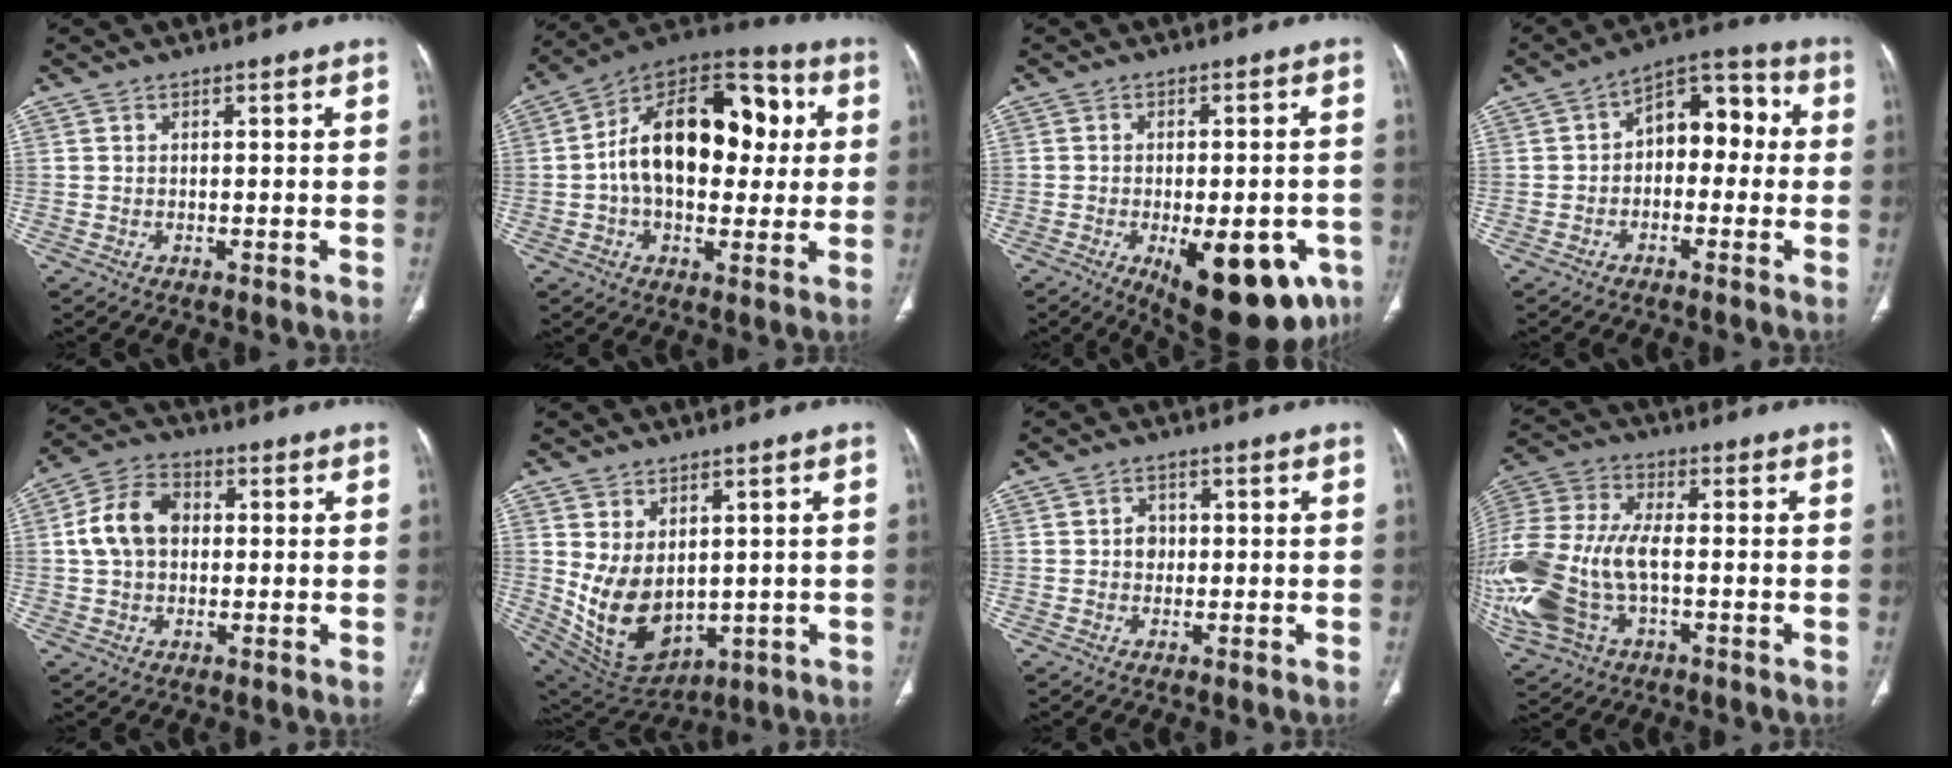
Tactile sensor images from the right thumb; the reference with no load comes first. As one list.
[{"total": 22.6, "force": [2.3, 13.9, 17.7], "torque": [-0.246, 0.028, 0.026]}, {"total": 18.6, "force": [-7.7, 8.0, 15.0], "torque": [-0.139, 0.005, -0.086]}, {"total": 9.8, "force": [-0.1, 6.4, 7.4], "torque": [-0.063, 0.041, -0.018]}, {"total": 9.7, "force": [1.0, 7.0, 6.5], "torque": [-0.116, 0.022, 0.012]}, {"total": 12.5, "force": [0.6, 8.5, 9.1], "torque": [-0.144, -0.019, 0.052]}, {"total": 2.4, "force": [0.1, 2.1, 1.2], "torque": [-0.005, 0.006, -0.001]}, {"total": 23.8, "force": [-3.9, 13.9, 18.9], "torque": [-0.479, 0.003, -0.058]}]